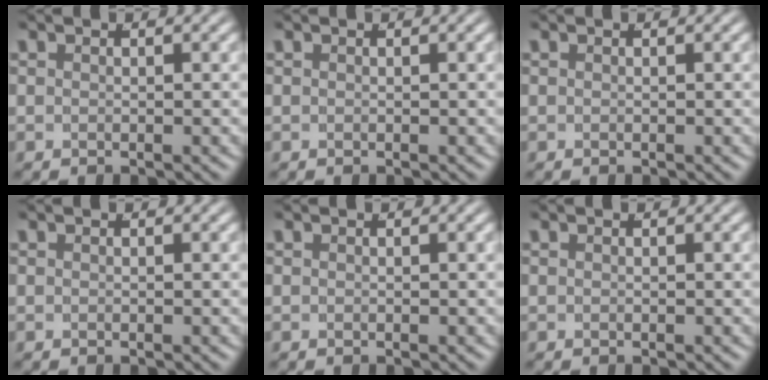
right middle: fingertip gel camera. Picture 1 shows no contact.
{"total": 0.0}
{"total": 0.0}
{"total": 0.0}
{"total": 0.0}
{"total": 0.0}